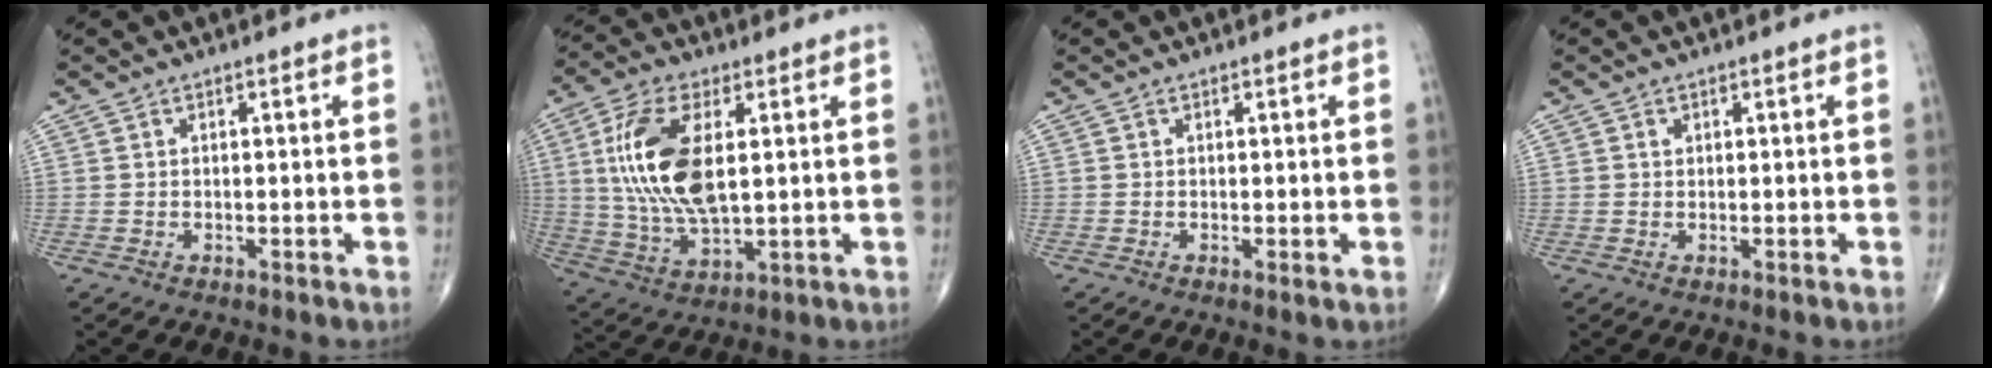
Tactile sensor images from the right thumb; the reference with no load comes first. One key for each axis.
{"total": 16.1, "fx": 2.9, "fy": 7.3, "fz": 14.1, "tx": -0.288, "ty": -0.008, "tz": 0.061}
{"total": 0.6, "fx": 0.0, "fy": 0.0, "fz": 0.6, "tx": -0.015, "ty": -0.004, "tz": -0.001}
{"total": 0.8, "fx": 0.3, "fy": 0.6, "fz": 0.3, "tx": -0.001, "ty": -0.001, "tz": 0.007}